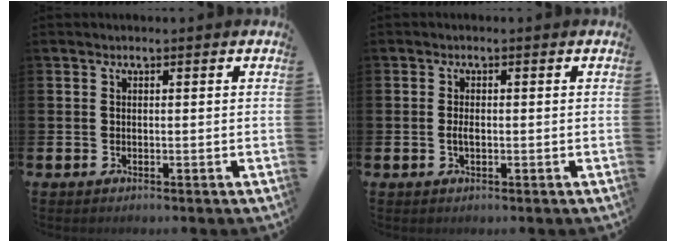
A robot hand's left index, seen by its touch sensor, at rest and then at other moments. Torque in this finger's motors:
{"motor_torque": [0.39, 0.12, 0.01, 0.01]}